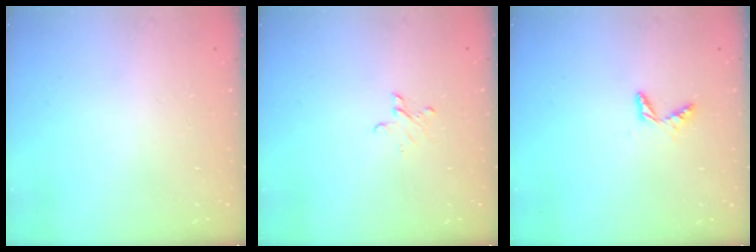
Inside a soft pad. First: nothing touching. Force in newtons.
{"total": 3.4, "press": 3.3, "slide": 0.2}
{"total": 4.6, "press": 4.6, "slide": 0.5}